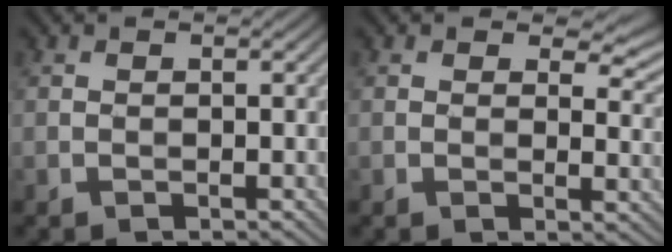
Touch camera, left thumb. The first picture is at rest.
{"total": 4.7, "force": [2.5, 2.3, 3.2], "torque": [-0.042, -0.004, 0.036]}